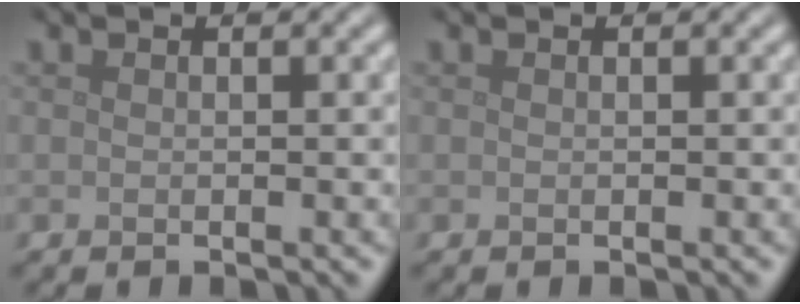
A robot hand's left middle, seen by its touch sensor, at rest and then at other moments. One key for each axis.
{"total": 0.0}